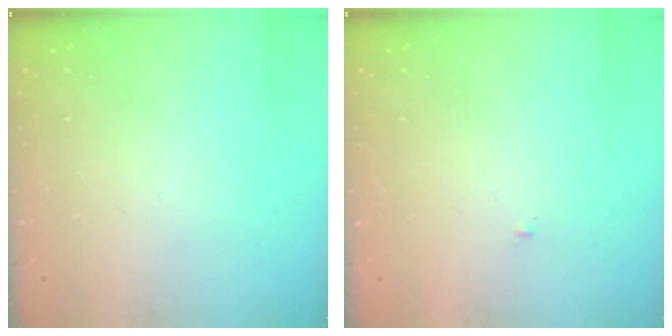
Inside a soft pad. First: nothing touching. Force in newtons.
{"total": 0.6, "press": 0.6, "slide": 0.2}